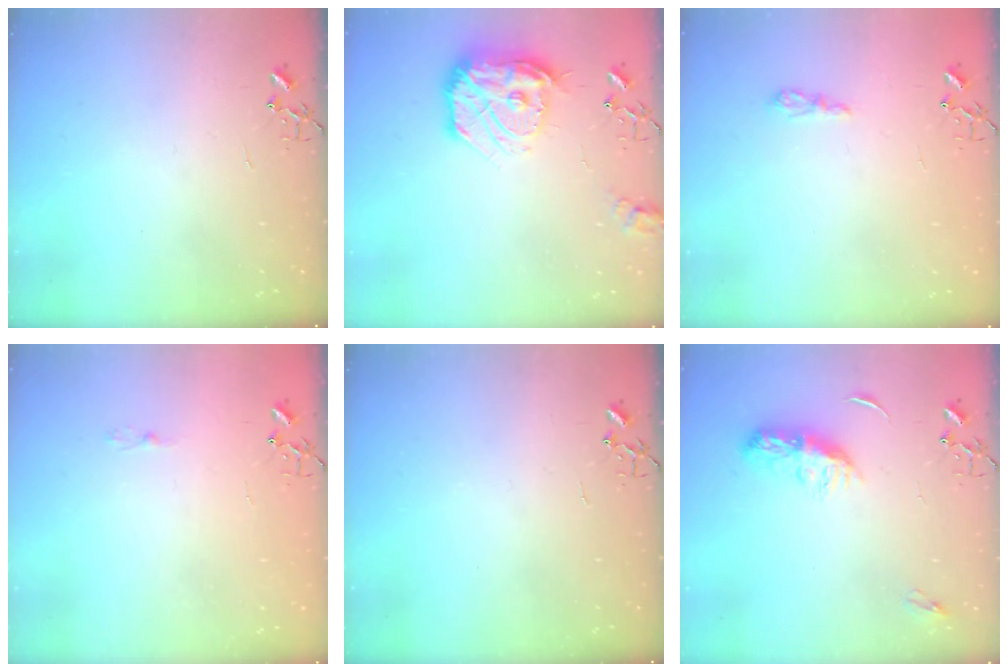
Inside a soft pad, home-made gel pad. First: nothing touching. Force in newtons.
{"total": 18.7, "press": 18.6, "slide": 1.8}
{"total": 6.3, "press": 6.2, "slide": 0.8}
{"total": 2.5, "press": 2.5, "slide": 0.3}
{"total": 0.0}
{"total": 8.3, "press": 8.3, "slide": 0.4}